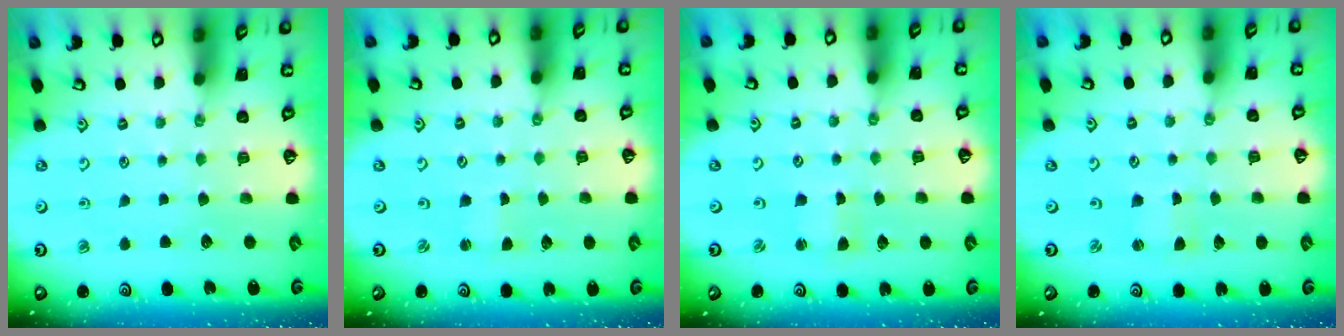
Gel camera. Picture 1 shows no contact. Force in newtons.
{"total": 0.0}
{"total": 1.2, "press": 1.1, "slide": 0.3}
{"total": 1.0, "press": 1.0, "slide": 0.1}